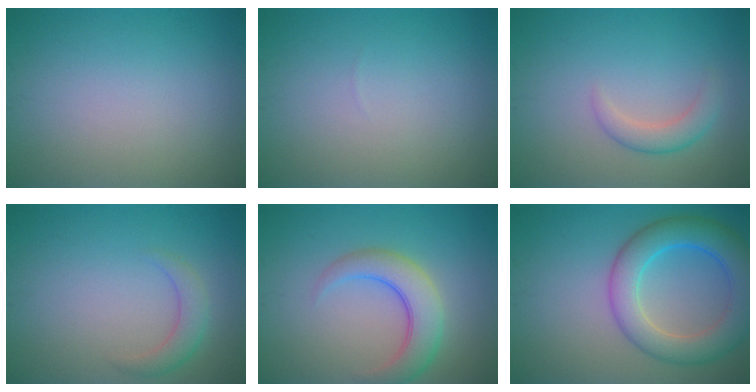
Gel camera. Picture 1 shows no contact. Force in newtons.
{"total": 0.0}
{"total": 2.3, "press": 2.2, "slide": 0.2}
{"total": 2.2, "press": 2.2, "slide": 0.1}
{"total": 4.8, "press": 4.8, "slide": 0.3}
{"total": 7.0, "press": 7.0, "slide": 0.2}